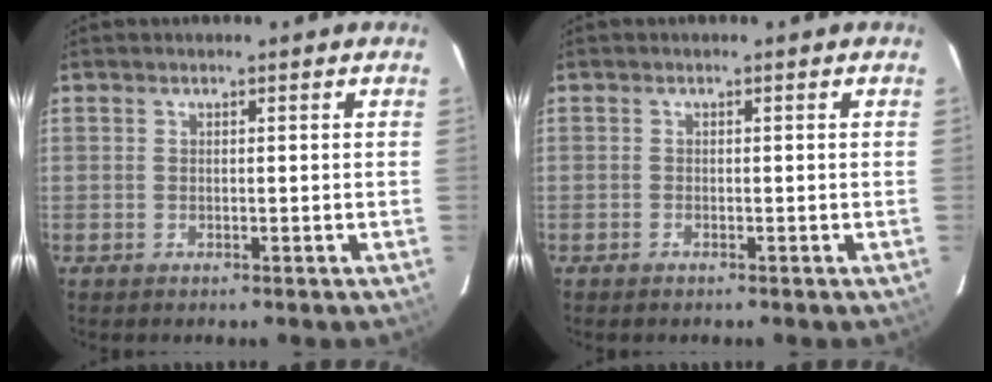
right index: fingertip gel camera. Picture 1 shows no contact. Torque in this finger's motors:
{"motor_torque": [-0.05, 0.08, -0.12, -0.05]}